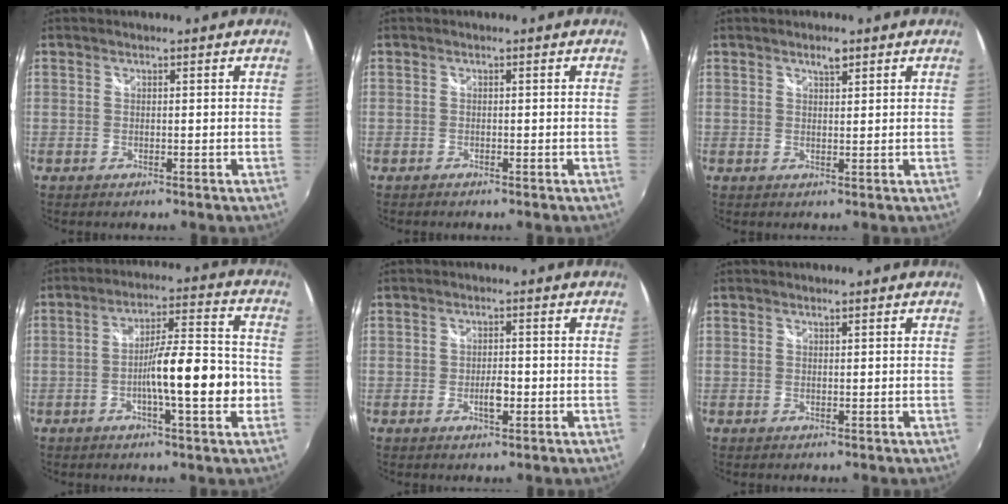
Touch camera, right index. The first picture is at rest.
{"total": 0.7, "force": [-0.6, 0.2, 0.1], "torque": [-0.005, -0.004, -0.012]}
{"total": 1.9, "force": [1.3, 0.7, 1.2], "torque": [-0.019, 0.005, 0.022]}
{"total": 12.6, "force": [-3.0, 1.8, 12.1], "torque": [-0.194, 0.004, -0.050]}
{"total": 3.0, "force": [-0.8, 1.5, 2.5], "torque": [-0.041, -0.003, -0.014]}
{"total": 0.0}